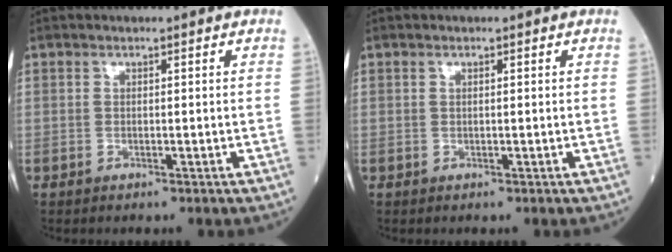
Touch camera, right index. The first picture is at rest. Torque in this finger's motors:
{"motor_torque": [-0.12, -0.04, -0.02, -0.01]}